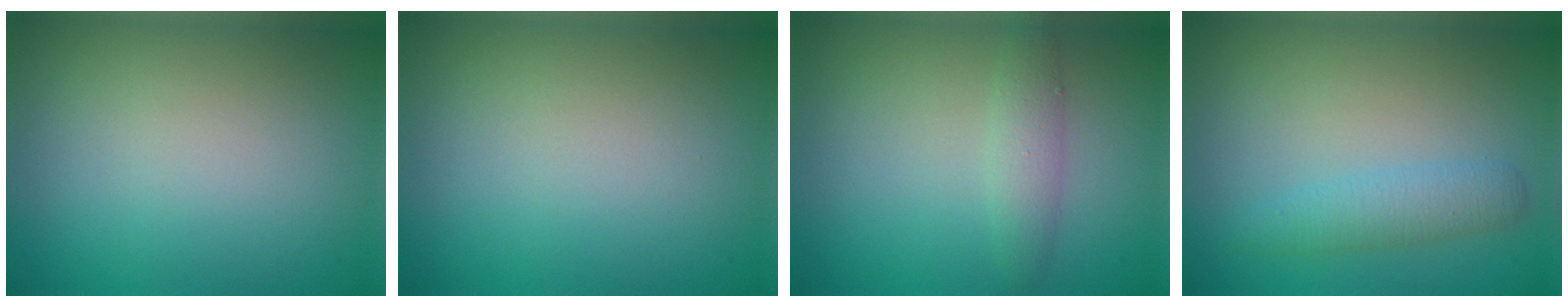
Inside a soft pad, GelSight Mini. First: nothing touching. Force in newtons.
{"total": 0.0}
{"total": 1.9, "press": 1.9, "slide": 0.1}
{"total": 2.4, "press": 2.4, "slide": 0.1}